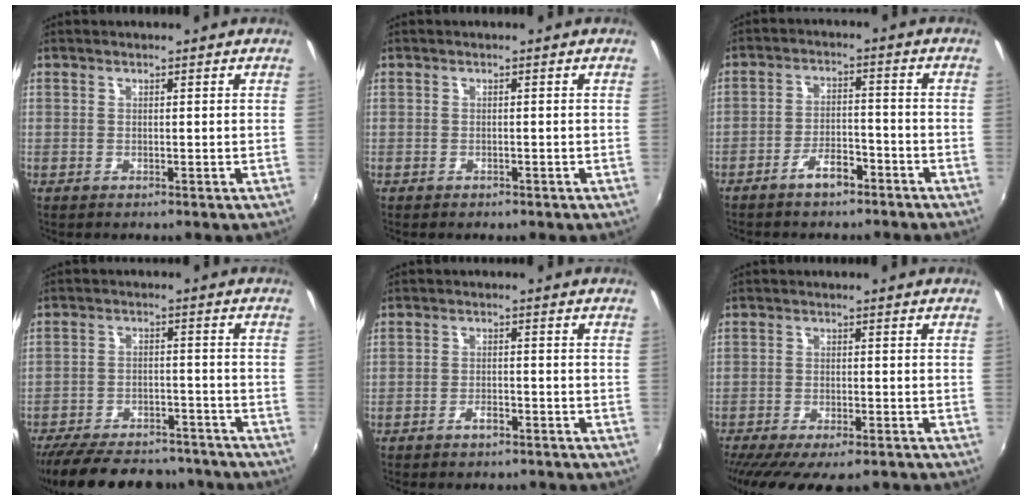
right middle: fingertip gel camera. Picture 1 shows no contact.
{"total": 0.9, "force": [-0.7, 0.6, 0.2], "torque": [-0.009, -0.001, -0.009]}
{"total": 5.3, "force": [-4.0, 2.1, 2.7], "torque": [-0.061, 0.011, -0.062]}
{"total": 22.9, "force": [-19.2, 8.1, 9.4], "torque": [-0.199, 0.000, -0.263]}
{"total": 2.9, "force": [-2.4, 1.1, 1.2], "torque": [-0.031, 0.001, -0.038]}
{"total": 14.6, "force": [-11.6, 4.2, 7.9], "torque": [-0.164, -0.050, -0.173]}